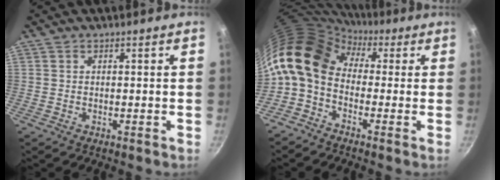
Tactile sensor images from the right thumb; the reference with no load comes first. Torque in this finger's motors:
{"motor_torque": [2.43, 2.54, 1.16, -1.04, 0.44]}